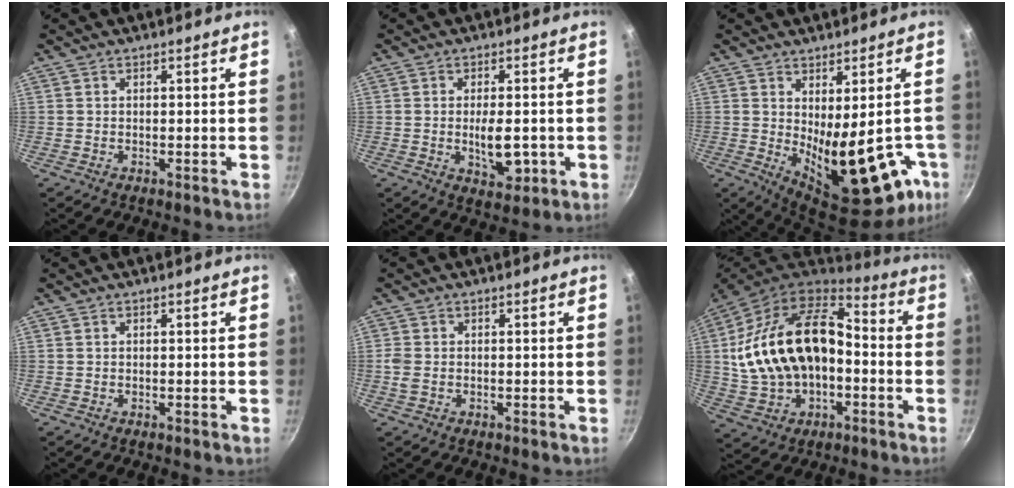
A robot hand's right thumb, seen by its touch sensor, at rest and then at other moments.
{"total": 7.1, "force": [-1.1, 3.4, 6.2], "torque": [-0.077, -0.004, -0.010]}
{"total": 19.5, "force": [-3.6, 8.6, 17.1], "torque": [-0.203, -0.033, -0.021]}
{"total": 0.0}
{"total": 2.1, "force": [-0.4, 1.5, 1.4], "torque": [-0.031, 0.001, -0.008]}
{"total": 23.9, "force": [-1.1, 15.5, 18.1], "torque": [-0.323, 0.047, -0.016]}